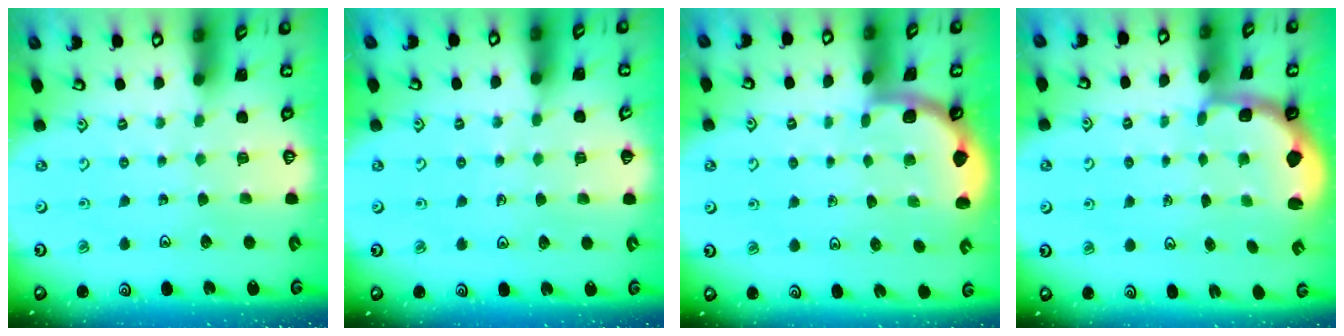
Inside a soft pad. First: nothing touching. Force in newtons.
{"total": 3.6, "press": 3.5, "slide": 1.0}
{"total": 1.7, "press": 1.6, "slide": 0.1}
{"total": 2.5, "press": 1.3, "slide": 2.1}